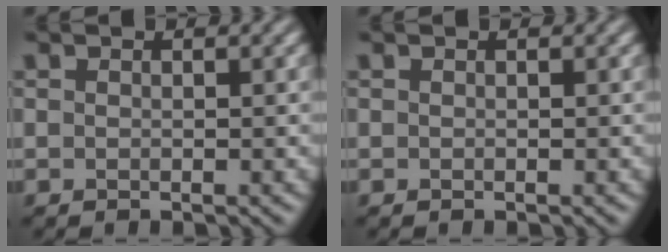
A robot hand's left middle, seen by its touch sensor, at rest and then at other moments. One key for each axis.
{"total": 0.0}